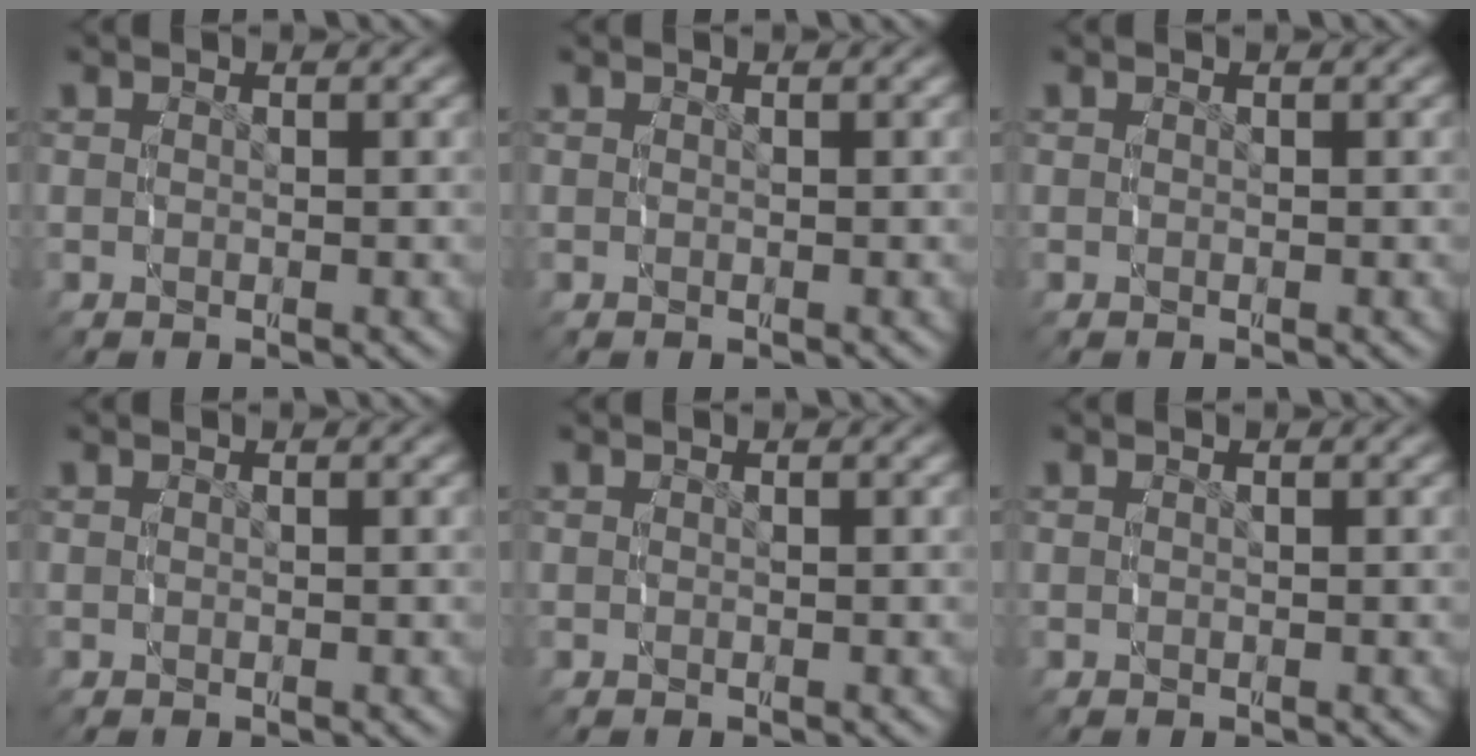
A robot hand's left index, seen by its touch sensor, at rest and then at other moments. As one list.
[{"total": 0.0}, {"total": 0.0}, {"total": 0.0}, {"total": 0.0}, {"total": 0.0}]